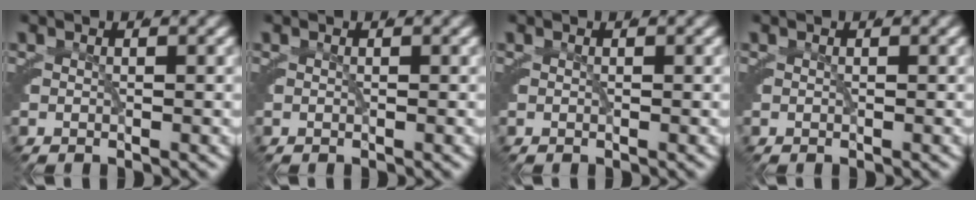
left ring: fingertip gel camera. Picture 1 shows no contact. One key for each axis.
{"total": 0.0}
{"total": 0.0}
{"total": 0.0}